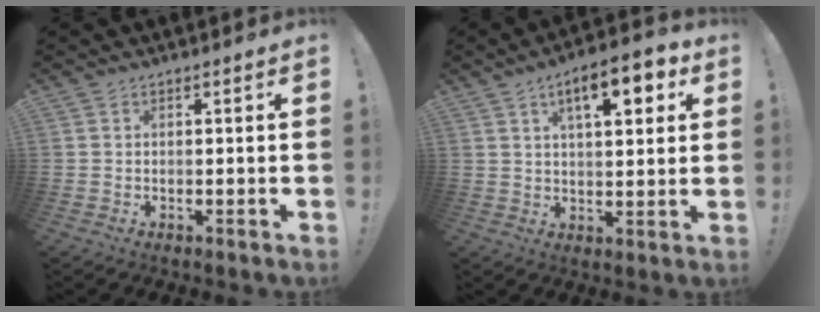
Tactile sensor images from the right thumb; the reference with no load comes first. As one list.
[{"total": 11.2, "force": [4.8, 4.3, 9.2], "torque": [-0.126, -0.013, 0.073]}]